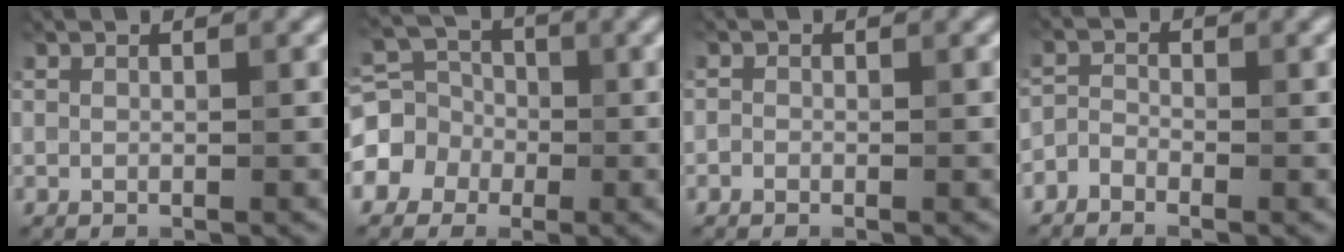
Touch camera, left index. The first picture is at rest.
{"total": 4.5, "force": [-1.3, 4.1, 1.5], "torque": [-0.007, 0.012, -0.039]}
{"total": 0.5, "force": [-0.3, 0.4, 0.1], "torque": [0.002, -0.002, -0.007]}
{"total": 1.6, "force": [-1.3, 0.8, 0.5], "torque": [-0.008, 0.003, -0.034]}